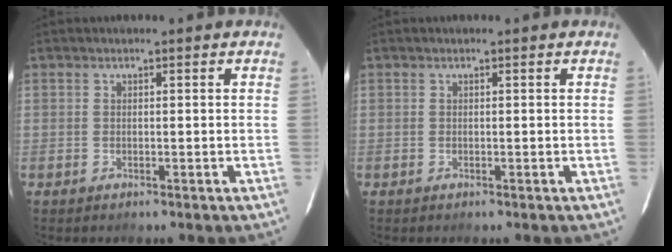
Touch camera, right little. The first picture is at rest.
{"total": 0.0}